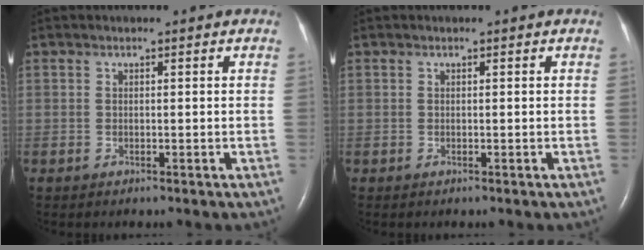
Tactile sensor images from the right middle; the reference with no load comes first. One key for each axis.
{"total": 0.0}